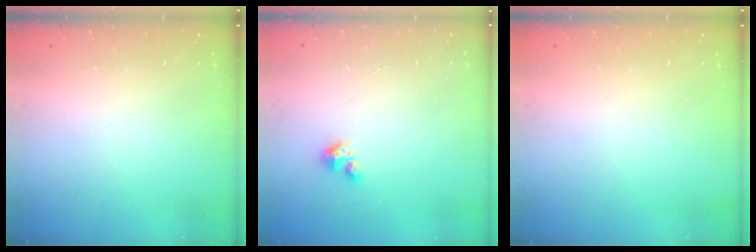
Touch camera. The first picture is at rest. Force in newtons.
{"total": 2.8, "press": 2.8, "slide": 0.2}
{"total": 0.0}